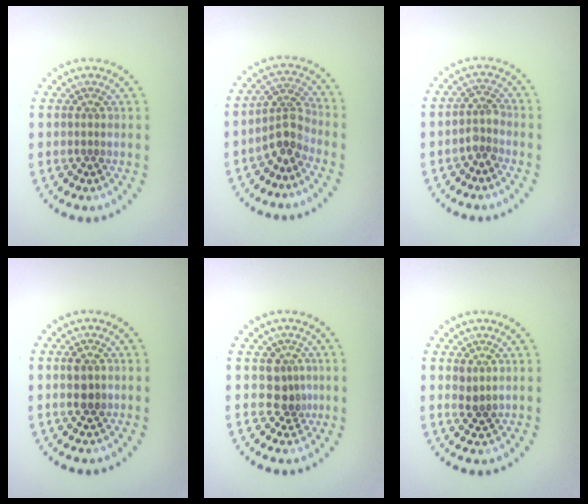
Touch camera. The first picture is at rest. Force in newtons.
{"total": 3.0, "press": 2.4, "slide": 1.9}
{"total": 1.8, "press": 1.4, "slide": 1.2}
{"total": 1.7, "press": 1.7, "slide": 0.1}
{"total": 2.3, "press": 1.8, "slide": 1.4}
{"total": 1.3, "press": 1.1, "slide": 0.7}